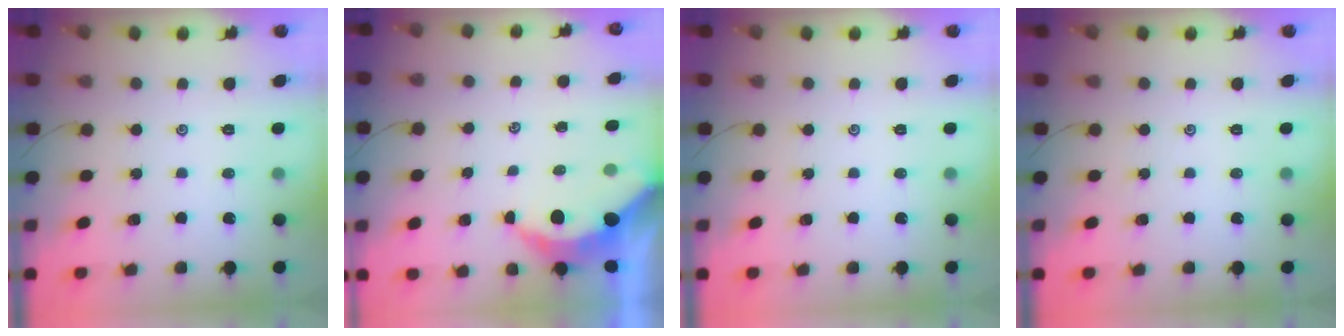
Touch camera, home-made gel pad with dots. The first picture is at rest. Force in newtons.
{"total": 5.2, "press": 5.1, "slide": 0.7}
{"total": 0.0}
{"total": 0.0}